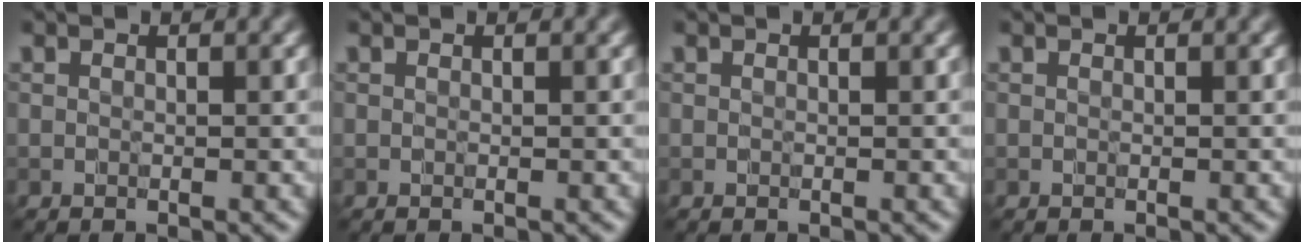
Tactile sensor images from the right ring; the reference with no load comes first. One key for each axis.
{"total": 0.0}
{"total": 0.0}
{"total": 0.0}